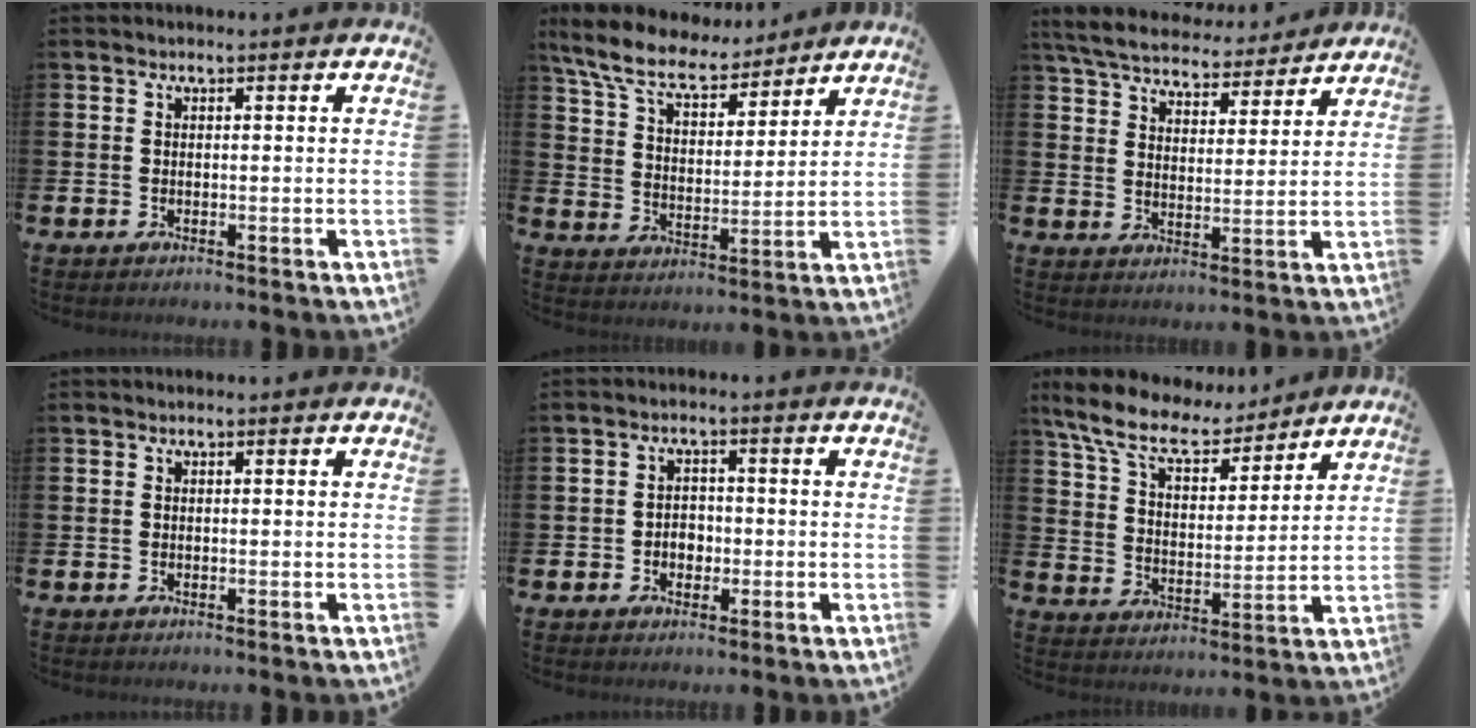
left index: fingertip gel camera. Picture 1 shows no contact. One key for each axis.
{"total": 9.2, "fx": 8.1, "fy": 2.8, "fz": 3.2, "tx": -0.103, "ty": -0.042, "tz": 0.147}
{"total": 6.7, "fx": 6.3, "fy": 1.5, "fz": 1.4, "tx": -0.051, "ty": -0.041, "tz": 0.111}
{"total": 0.0}
{"total": 2.5, "fx": -0.6, "fy": 2.1, "fz": 1.3, "tx": -0.018, "ty": 0.002, "tz": -0.017}
{"total": 9.8, "fx": 8.6, "fy": 3.0, "fz": 3.7, "tx": -0.108, "ty": -0.051, "tz": 0.151}